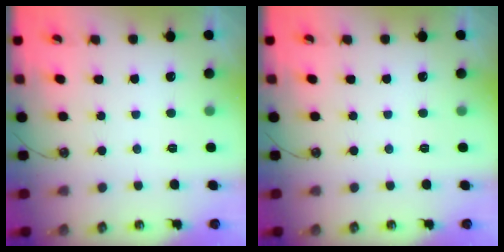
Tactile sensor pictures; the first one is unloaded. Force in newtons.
{"total": 0.0}